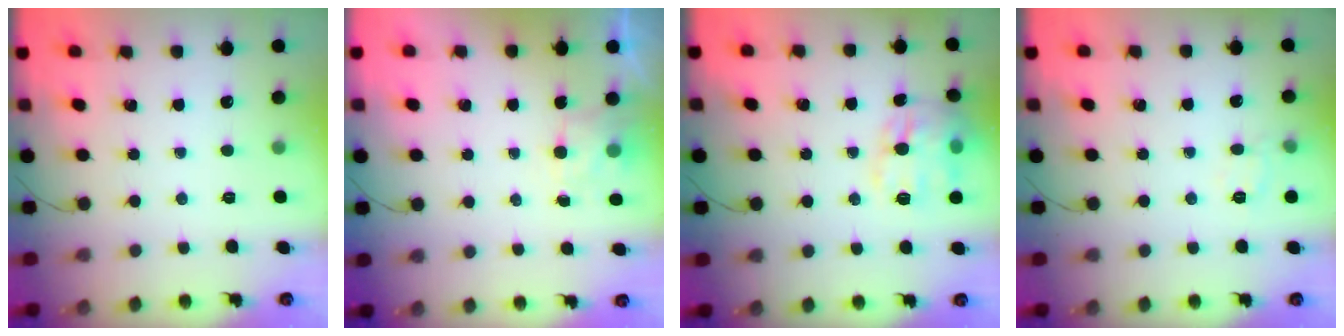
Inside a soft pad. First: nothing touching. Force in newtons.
{"total": 2.5, "press": 2.1, "slide": 1.4}
{"total": 13.8, "press": 13.7, "slide": 1.2}
{"total": 6.1, "press": 6.0, "slide": 1.1}